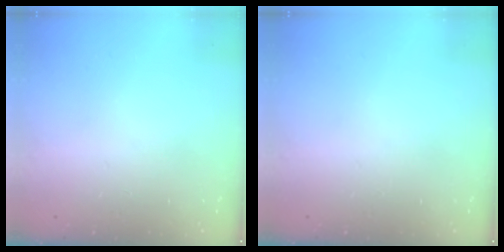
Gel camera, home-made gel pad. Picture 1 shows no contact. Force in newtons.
{"total": 0.0}